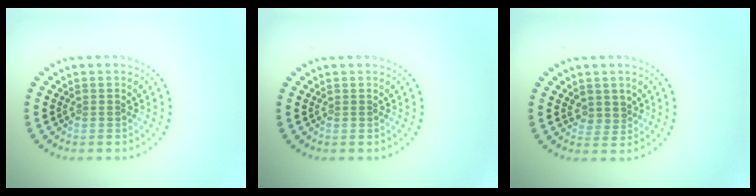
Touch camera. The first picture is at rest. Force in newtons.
{"total": 0.0}
{"total": 1.7, "press": 1.3, "slide": 1.1}